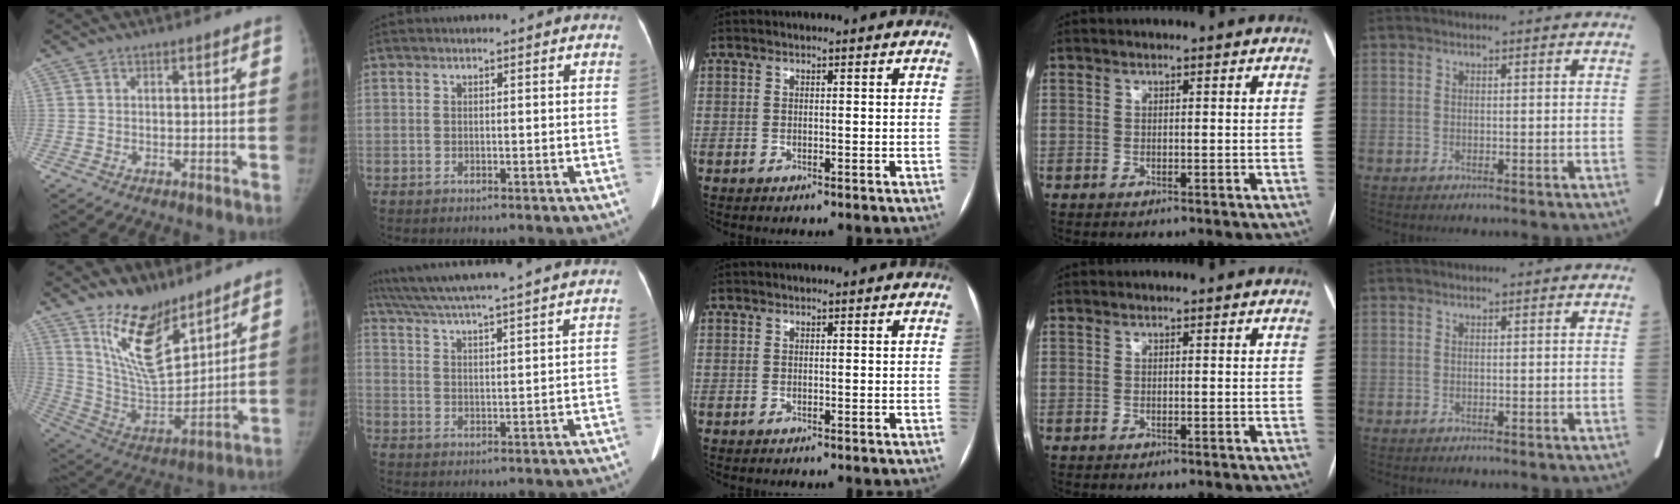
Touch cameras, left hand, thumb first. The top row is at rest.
{"thumb": {"total": 17.4, "force": [11.8, 7.3, 10.6], "torque": [-0.139, -0.085, 0.230]}, "index": {"total": 27.2, "force": [24.5, 0.5, 11.9], "torque": [-0.207, 0.003, 0.331]}}